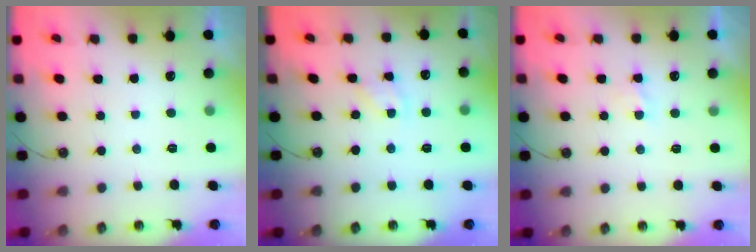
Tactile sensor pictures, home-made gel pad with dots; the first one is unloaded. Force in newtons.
{"total": 3.0, "press": 3.0, "slide": 0.4}
{"total": 2.3, "press": 2.3, "slide": 0.4}